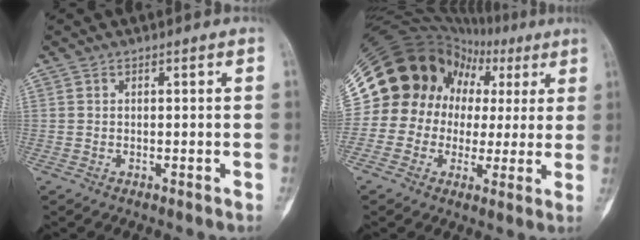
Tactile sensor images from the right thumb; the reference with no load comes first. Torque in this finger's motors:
{"motor_torque": [-0.77, 2.04, 1.20, 0.52, 0.21]}